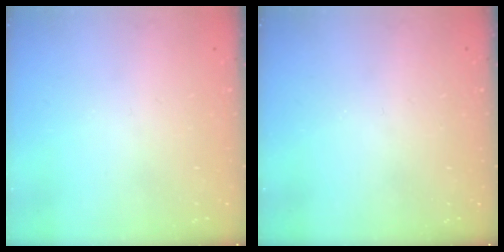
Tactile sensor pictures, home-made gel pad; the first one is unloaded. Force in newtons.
{"total": 0.0}